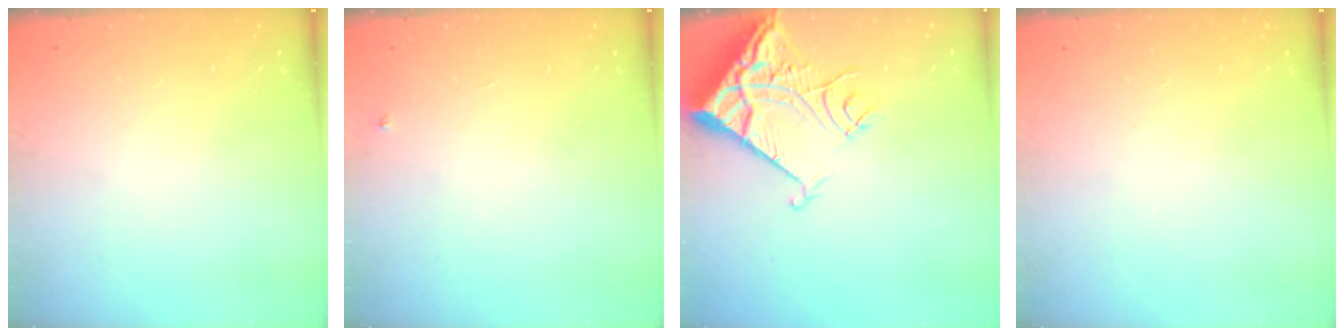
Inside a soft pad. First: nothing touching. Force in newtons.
{"total": 2.7, "press": 2.7, "slide": 0.4}
{"total": 13.1, "press": 13.0, "slide": 1.7}
{"total": 0.0}